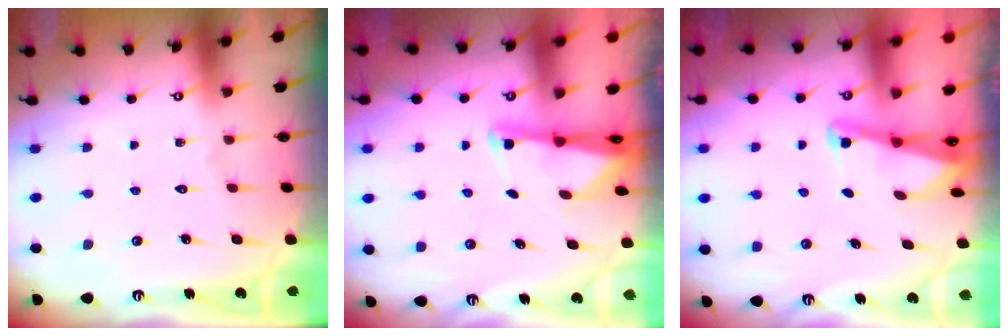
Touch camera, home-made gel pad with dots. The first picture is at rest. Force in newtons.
{"total": 1.9, "press": 1.9, "slide": 0.4}
{"total": 2.2, "press": 2.2, "slide": 0.3}